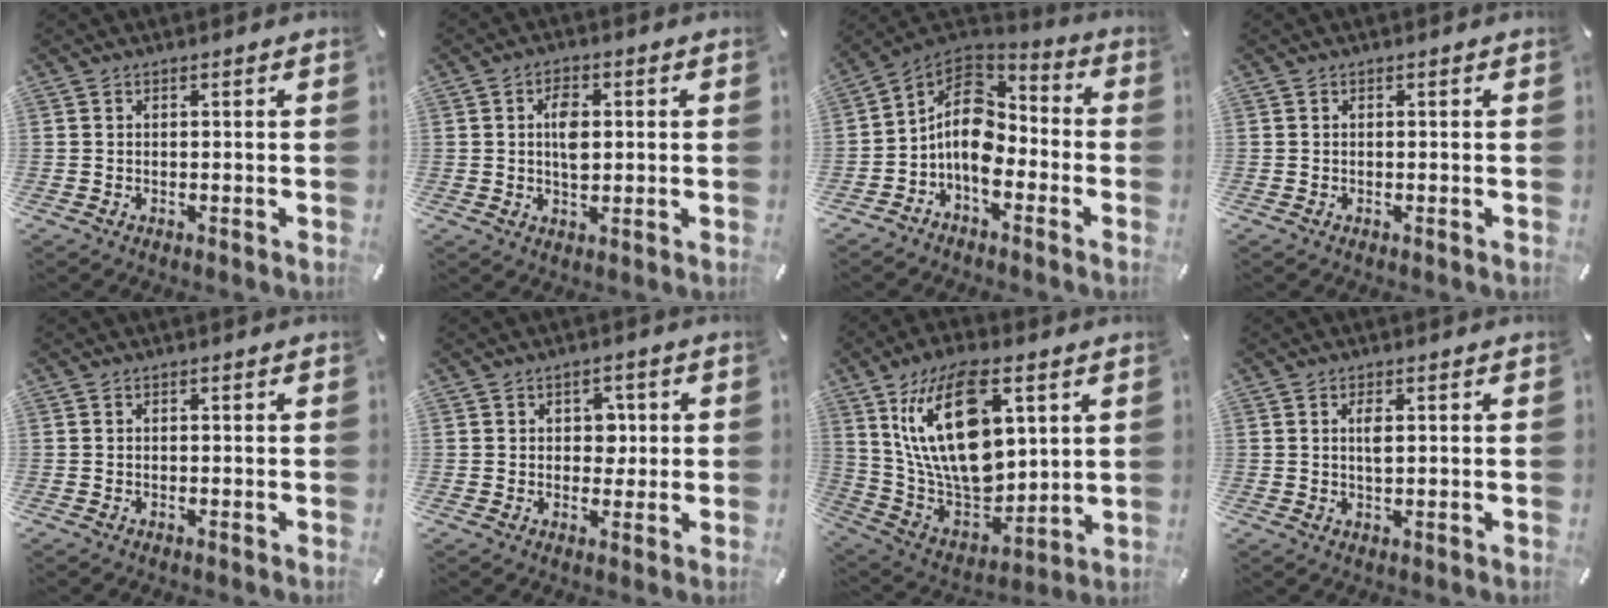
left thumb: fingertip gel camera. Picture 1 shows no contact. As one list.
[{"total": 5.3, "force": [0.7, 3.1, 4.3], "torque": [-0.081, -0.001, 0.005]}, {"total": 12.7, "force": [-3.4, 8.9, 8.4], "torque": [-0.169, 0.012, -0.064]}, {"total": 0.0}, {"total": 0.0}, {"total": 4.7, "force": [0.5, 3.7, 2.8], "torque": [-0.029, -0.004, -0.001]}, {"total": 23.1, "force": [8.5, 12.7, 17.3], "torque": [-0.370, -0.041, 0.136]}, {"total": 3.7, "force": [0.8, 2.0, 3.0], "torque": [-0.049, 0.001, 0.008]}]